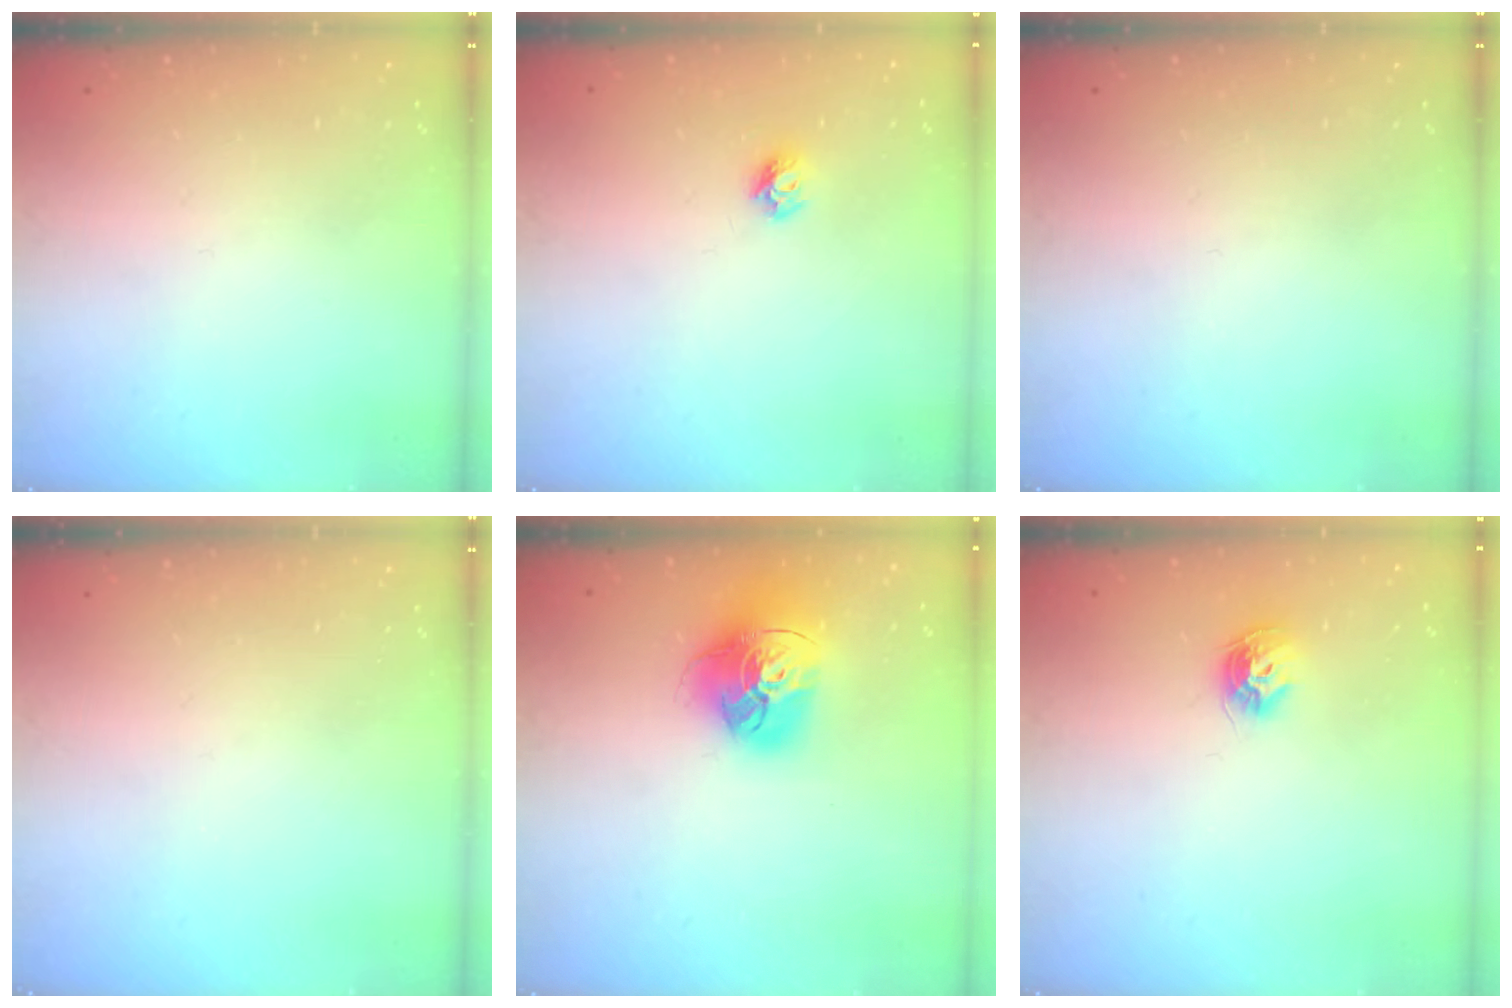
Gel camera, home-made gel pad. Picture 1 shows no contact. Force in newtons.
{"total": 5.5, "press": 5.5, "slide": 0.3}
{"total": 0.0}
{"total": 0.0}
{"total": 18.3, "press": 18.2, "slide": 2.1}
{"total": 8.3, "press": 8.3, "slide": 0.2}